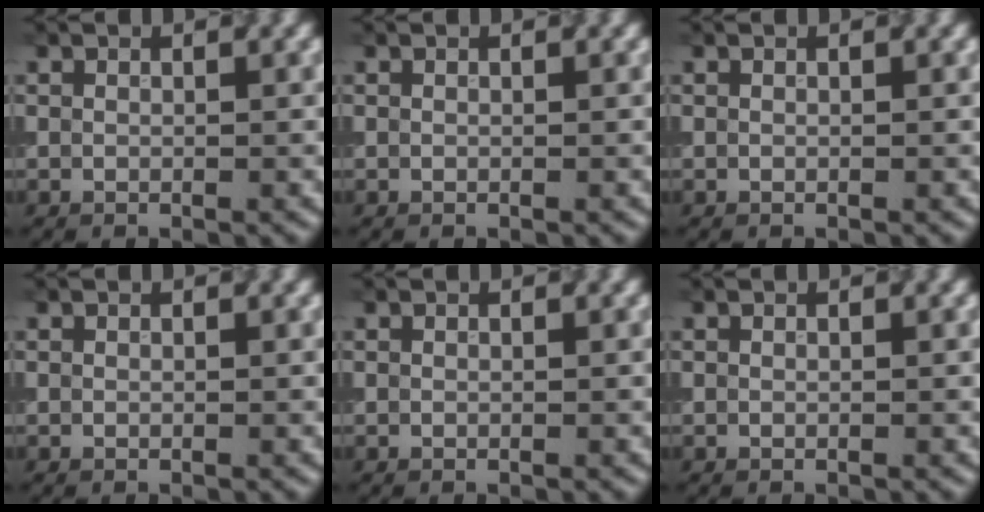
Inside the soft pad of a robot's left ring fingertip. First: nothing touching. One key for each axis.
{"total": 0.0}
{"total": 0.0}
{"total": 0.0}
{"total": 0.0}
{"total": 0.0}